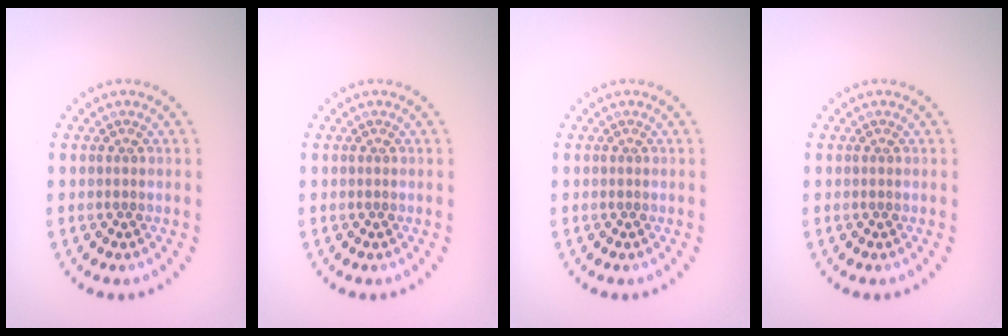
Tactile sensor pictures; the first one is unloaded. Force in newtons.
{"total": 0.0}
{"total": 0.0}
{"total": 0.0}